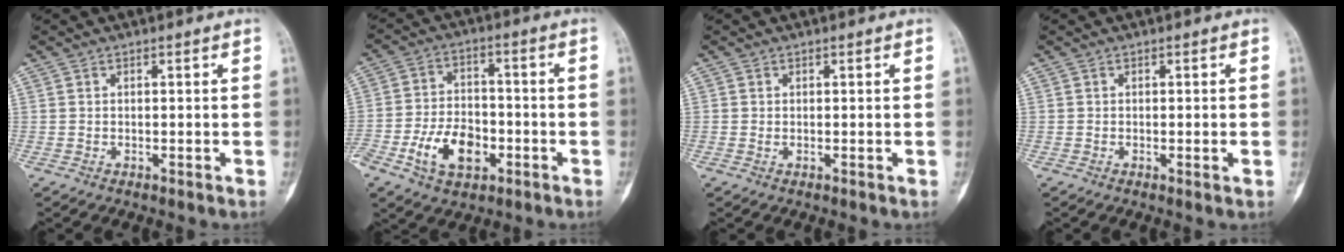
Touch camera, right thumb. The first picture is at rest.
{"total": 11.3, "force": [-4.4, 7.0, 7.6], "torque": [-0.125, 0.023, -0.078]}
{"total": 0.0}
{"total": 1.3, "force": [-0.2, 0.2, 1.2], "torque": [-0.016, -0.003, -0.002]}